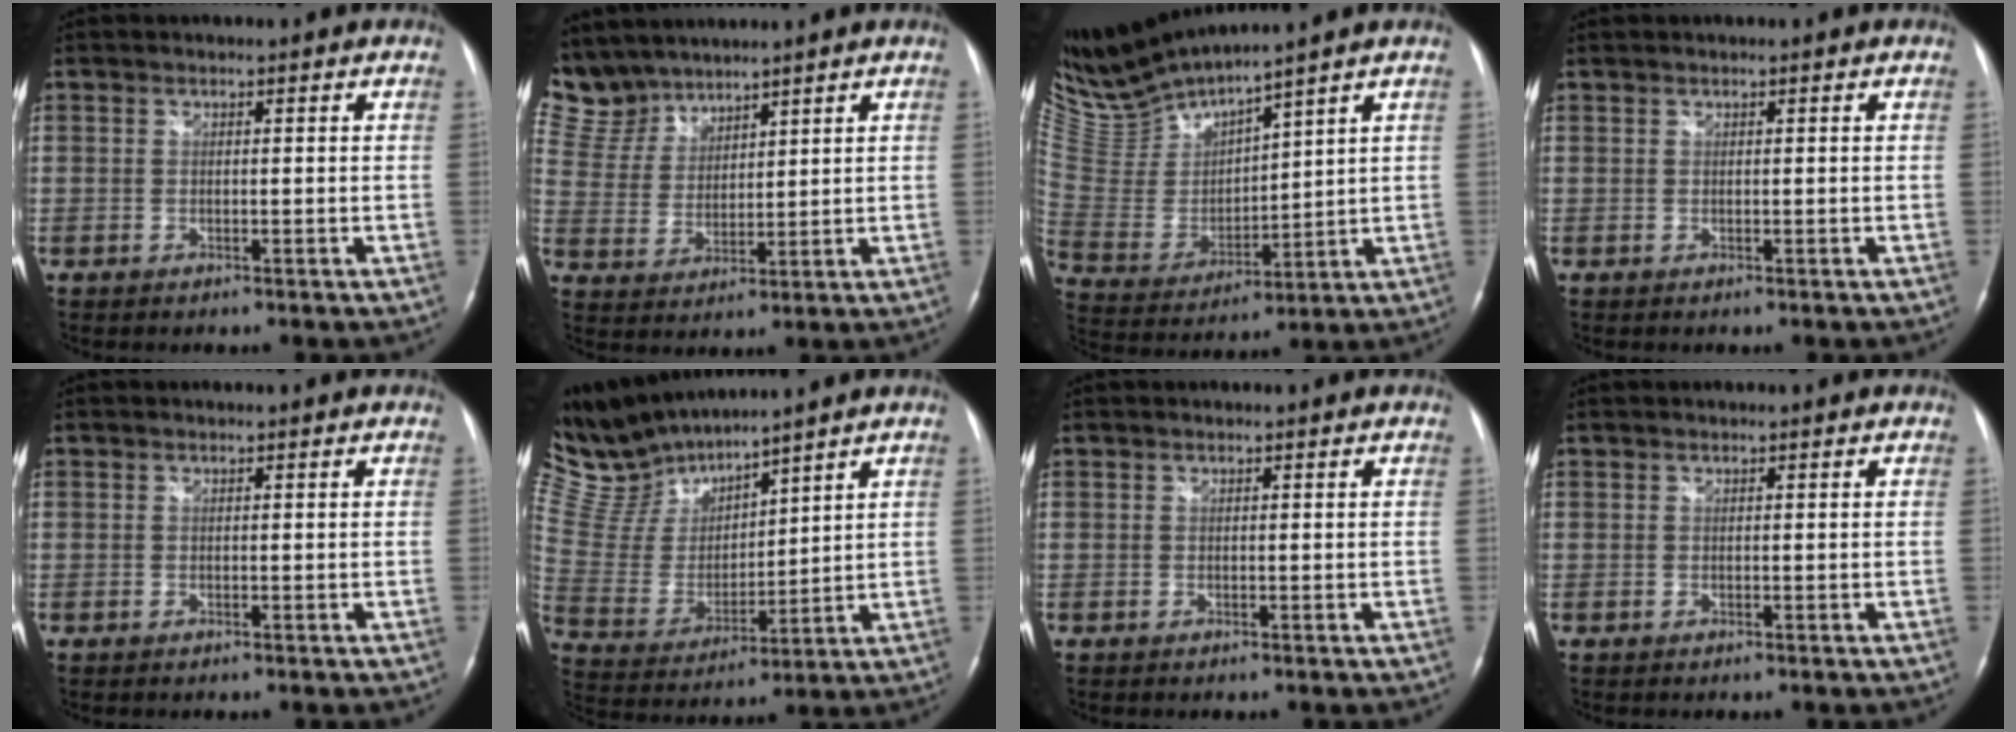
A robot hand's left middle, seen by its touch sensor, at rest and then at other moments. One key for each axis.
{"total": 9.1, "fx": 8.5, "fy": 3.3, "fz": 0.2, "tx": -0.019, "ty": 0.013, "tz": 0.191}
{"total": 10.8, "fx": 10.5, "fy": -0.8, "fz": 2.4, "tx": -0.079, "ty": -0.006, "tz": 0.233}
{"total": 0.0}
{"total": 0.0}
{"total": 12.6, "fx": 12.1, "fy": 1.8, "fz": 2.9, "tx": -0.087, "ty": 0.010, "tz": 0.261}
{"total": 0.0}
{"total": 0.0}